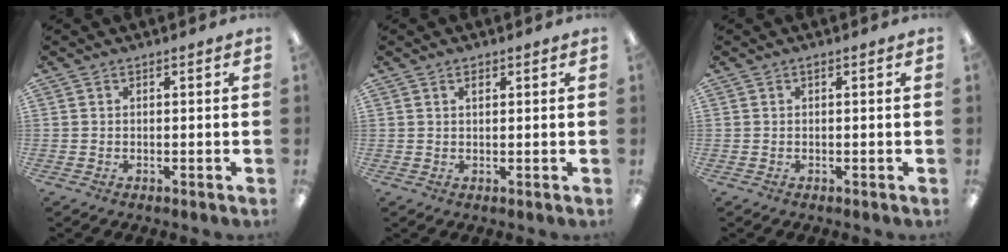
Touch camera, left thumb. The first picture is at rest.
{"total": 1.7, "force": [1.0, 0.8, 1.0], "torque": [-0.015, -0.001, 0.016]}
{"total": 0.5, "force": [0.3, 0.1, 0.4], "torque": [-0.010, 0.003, 0.006]}